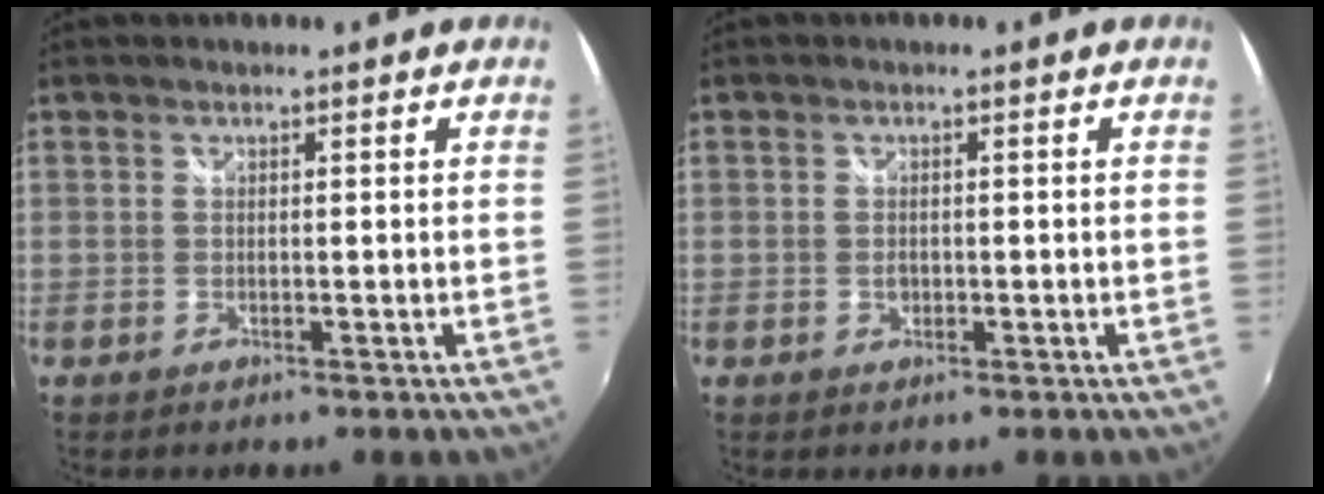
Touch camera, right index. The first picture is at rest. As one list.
[{"total": 1.5, "force": [-0.3, 1.1, 0.9], "torque": [-0.016, 0.000, -0.006]}]